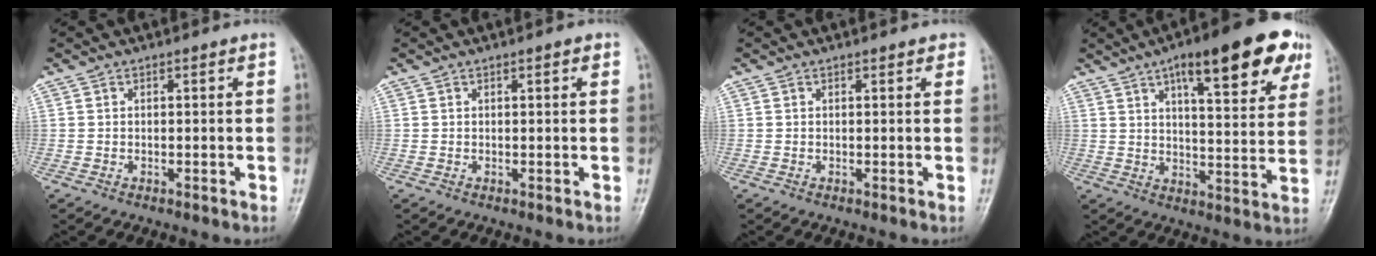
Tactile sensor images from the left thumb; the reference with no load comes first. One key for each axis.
{"total": 0.9, "fx": 0.4, "fy": 0.2, "fz": 0.7, "tx": -0.010, "ty": 0.001, "tz": 0.004}
{"total": 1.1, "fx": 0.8, "fy": 0.6, "fz": 0.6, "tx": -0.004, "ty": -0.002, "tz": 0.005}
{"total": 19.1, "fx": 10.2, "fy": 5.9, "fz": 15.0, "tx": -0.174, "ty": -0.024, "tz": 0.141}